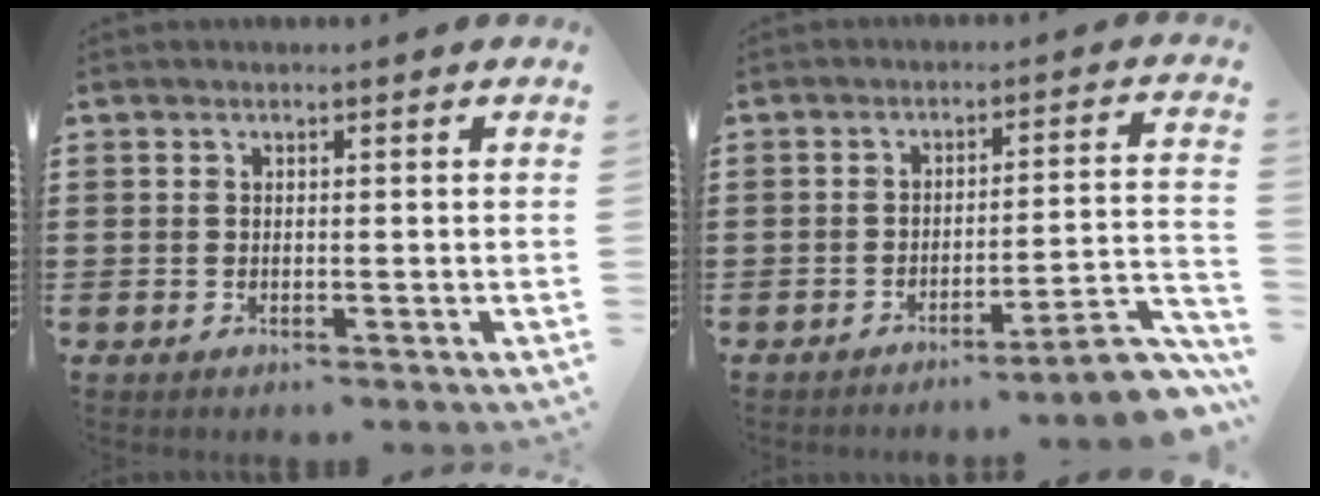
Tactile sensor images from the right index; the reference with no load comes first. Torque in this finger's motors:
{"motor_torque": [0.51, -0.46, 0.17, 0.02]}